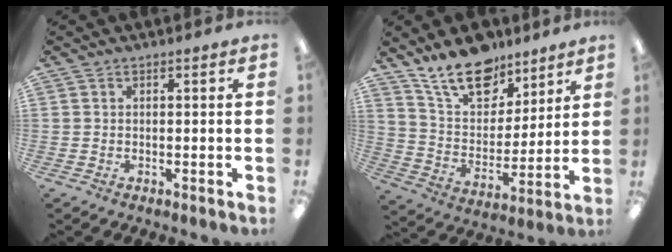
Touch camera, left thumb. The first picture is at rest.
{"total": 16.3, "force": [12.3, 8.3, 6.8], "torque": [-0.121, -0.069, 0.224]}